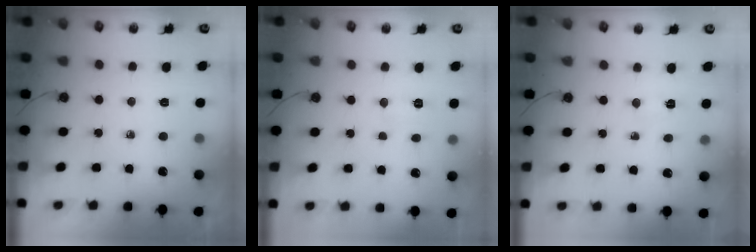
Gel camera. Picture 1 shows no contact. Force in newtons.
{"total": 9.2, "press": 6.0, "slide": 6.9}
{"total": 2.6, "press": 2.1, "slide": 1.4}